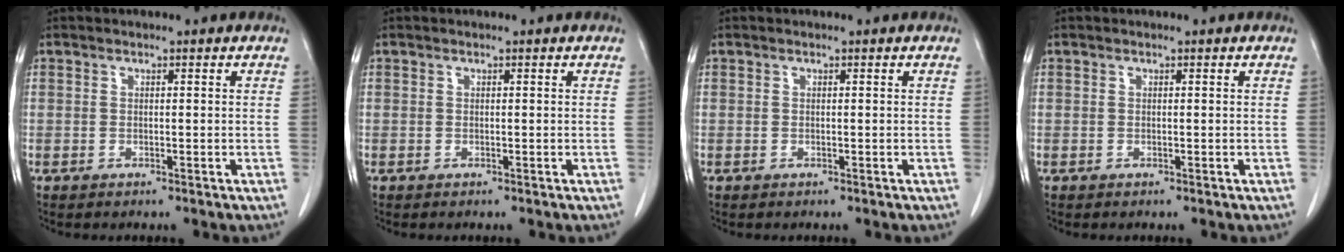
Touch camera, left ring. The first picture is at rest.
{"total": 0.0}
{"total": 0.0}
{"total": 0.0}